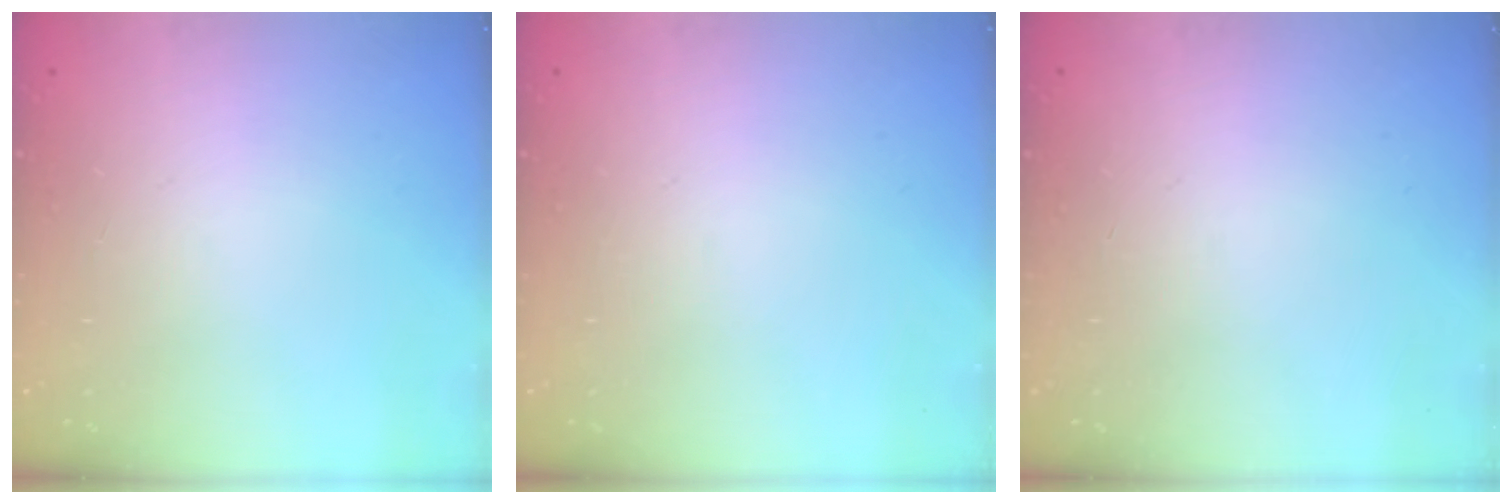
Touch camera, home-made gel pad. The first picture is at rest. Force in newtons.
{"total": 0.0}
{"total": 0.0}